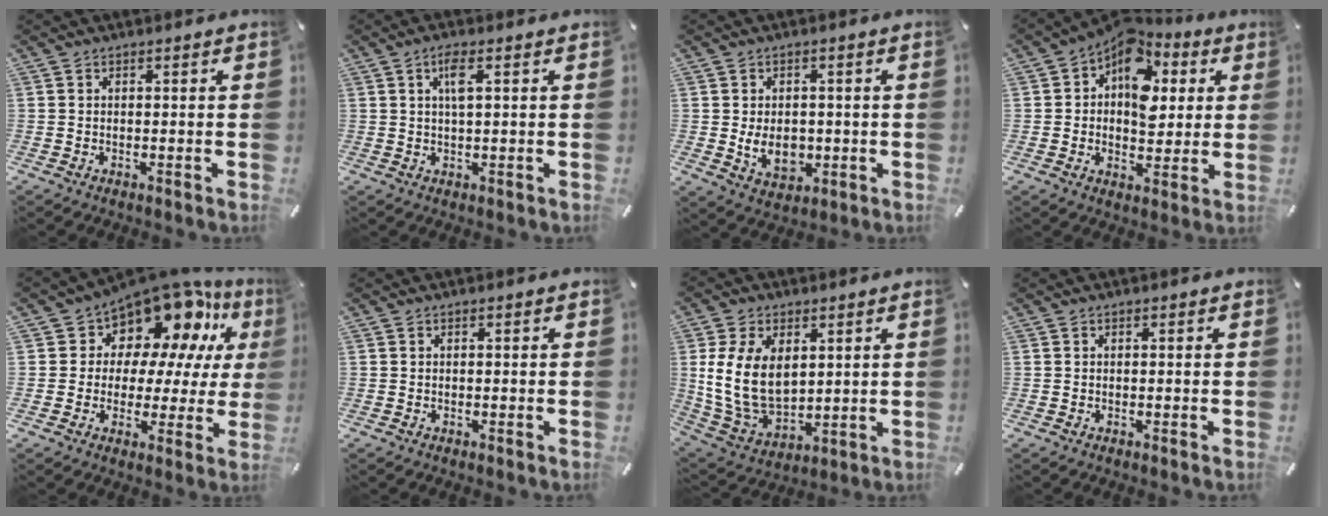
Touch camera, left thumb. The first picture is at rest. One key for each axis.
{"total": 4.3, "fx": 1.5, "fy": 1.0, "fz": 3.9, "tx": -0.082, "ty": 0.007, "tz": 0.023}
{"total": 7.2, "fx": -0.8, "fy": 5.5, "fz": 4.6, "tx": -0.077, "ty": -0.005, "tz": -0.016}
{"total": 13.2, "fx": 4.3, "fy": 9.4, "fz": 8.2, "tx": -0.120, "ty": -0.029, "tz": 0.077}
{"total": 13.0, "fx": 10.4, "fy": 6.7, "fz": 4.1, "tx": -0.075, "ty": -0.103, "tz": 0.185}
{"total": 0.0}
{"total": 13.3, "fx": 3.0, "fy": 9.4, "fz": 9.0, "tx": -0.203, "ty": -0.010, "tz": 0.054}
{"total": 0.0}